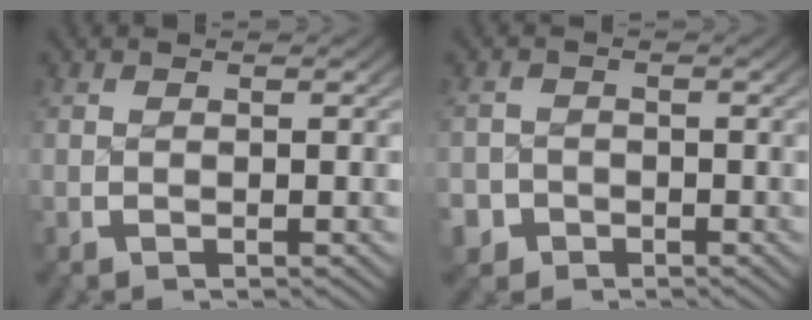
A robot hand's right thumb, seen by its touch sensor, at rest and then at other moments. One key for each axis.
{"total": 3.6, "fx": -2.3, "fy": 2.7, "fz": 0.2, "tx": -0.009, "ty": -0.021, "tz": -0.035}